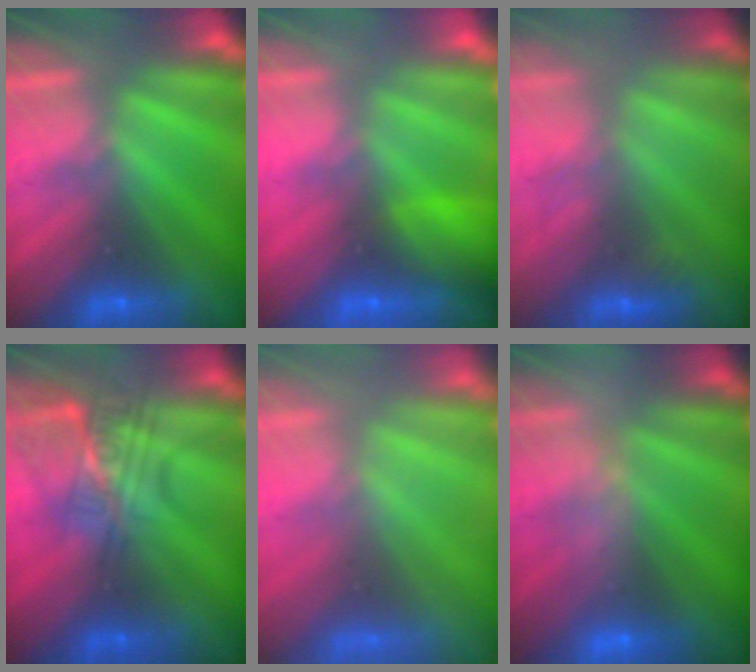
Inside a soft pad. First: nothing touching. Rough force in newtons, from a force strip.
{"total": 7.4}
{"total": 3.2}
{"total": 2.4}
{"total": 7.4}
{"total": 2.4}